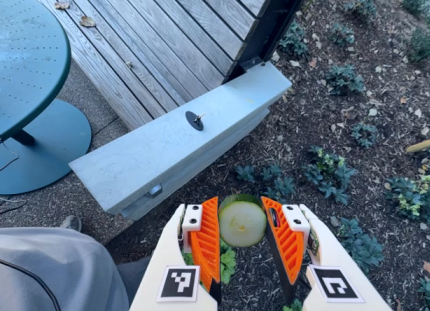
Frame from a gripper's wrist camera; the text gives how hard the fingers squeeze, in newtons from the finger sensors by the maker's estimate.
{"total": 10.5, "left": 10.6, "right": 10.4}